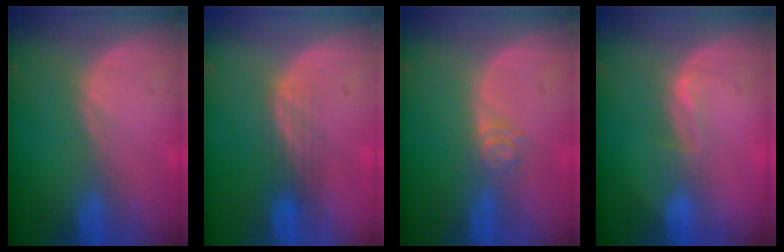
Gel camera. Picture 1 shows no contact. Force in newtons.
{"total": 2.9, "press": 2.7, "slide": 1.2}
{"total": 3.0, "press": 2.5, "slide": 1.7}
{"total": 2.2, "press": 1.7, "slide": 1.4}